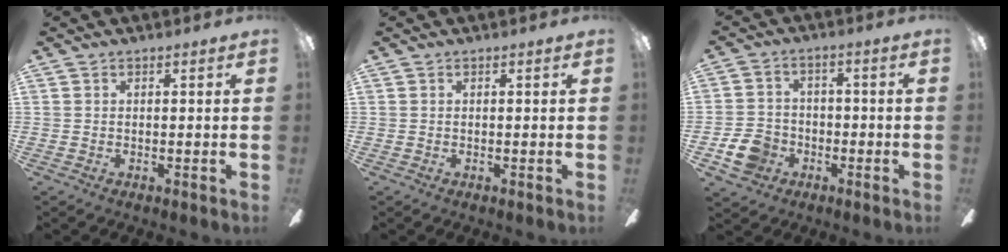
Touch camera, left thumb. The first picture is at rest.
{"total": 0.0}
{"total": 8.3, "force": [-3.5, 6.7, 3.5], "torque": [-0.097, 0.027, -0.066]}